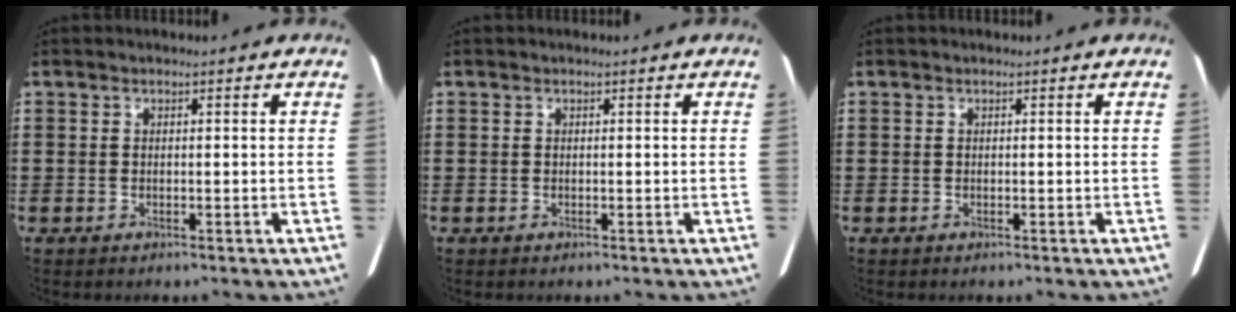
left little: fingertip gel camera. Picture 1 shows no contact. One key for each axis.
{"total": 0.0}
{"total": 0.0}